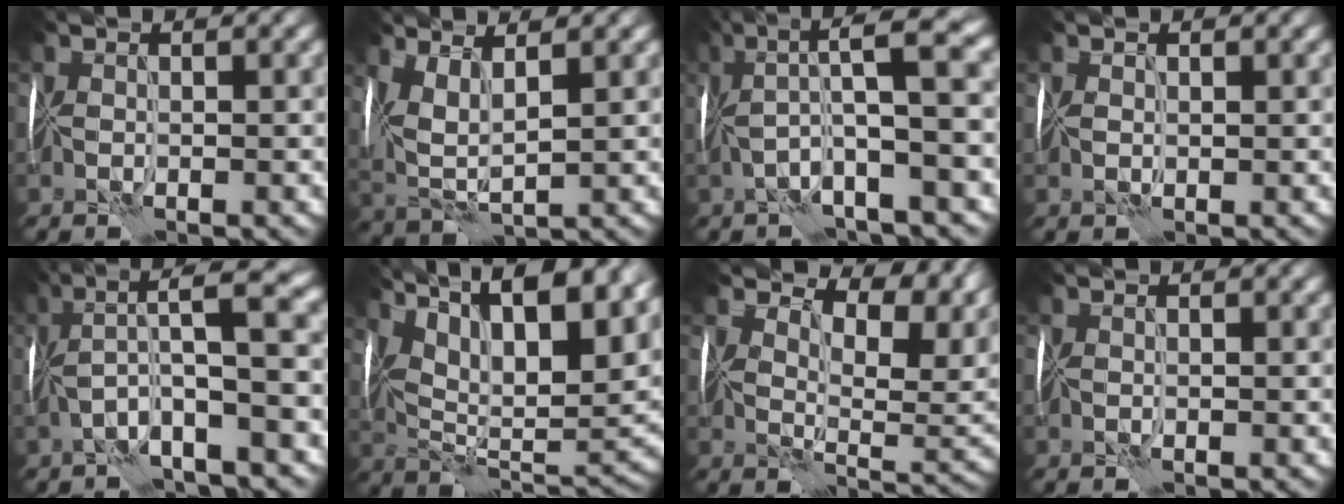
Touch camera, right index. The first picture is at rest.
{"total": 4.5, "force": [1.9, 2.1, 3.4], "torque": [-0.087, 0.000, 0.038]}
{"total": 7.0, "force": [1.0, 1.2, 6.8], "torque": [-0.119, 0.030, 0.004]}
{"total": 0.6, "force": [0.3, 0.5, -0.1], "torque": [0.001, 0.002, 0.007]}
{"total": 7.4, "force": [-0.1, 1.4, 7.2], "torque": [-0.123, 0.033, -0.019]}
{"total": 18.4, "force": [9.8, 6.9, 13.9], "torque": [-0.212, 0.050, 0.157]}
{"total": 9.7, "force": [5.8, 4.3, 6.4], "torque": [-0.091, 0.002, 0.102]}
{"total": 0.0}